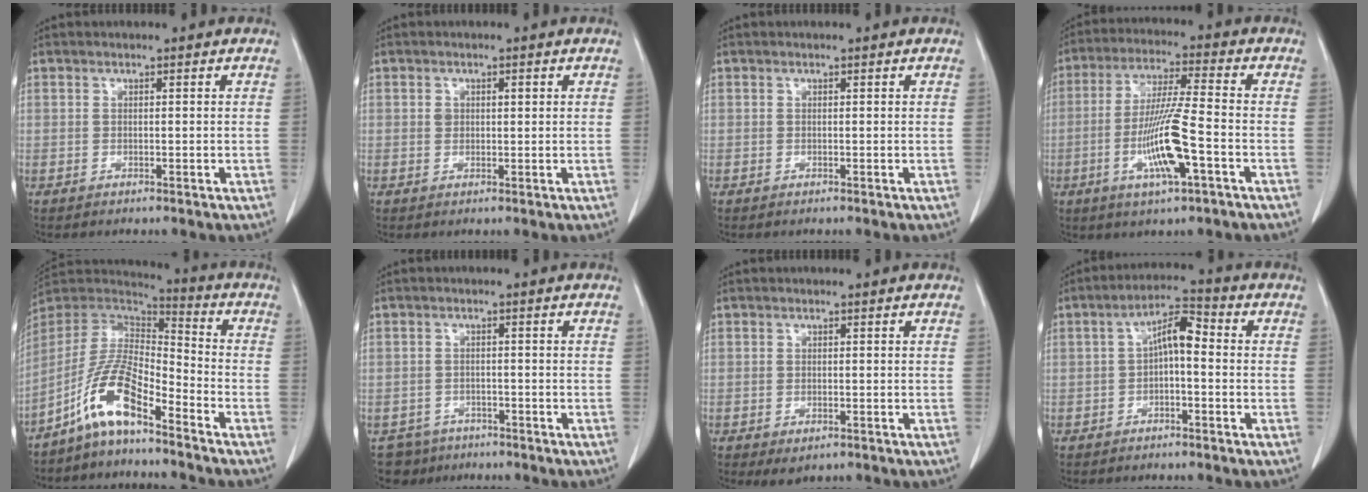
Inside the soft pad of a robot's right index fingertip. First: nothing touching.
{"total": 1.5, "force": [0.5, 1.1, 0.9], "torque": [-0.016, 0.010, 0.013]}
{"total": 0.0}
{"total": 11.1, "force": [-3.5, 0.4, 10.5], "torque": [-0.206, -0.009, -0.064]}
{"total": 10.8, "force": [-7.2, 2.2, 7.7], "torque": [-0.168, 0.015, -0.141]}
{"total": 4.3, "force": [-3.0, 3.0, -0.5], "torque": [0.012, 0.008, -0.047]}
{"total": 2.2, "force": [-1.1, 1.1, 1.6], "torque": [-0.024, -0.004, -0.004]}
{"total": 5.8, "force": [-0.1, 2.0, 5.5], "torque": [-0.098, 0.027, -0.007]}